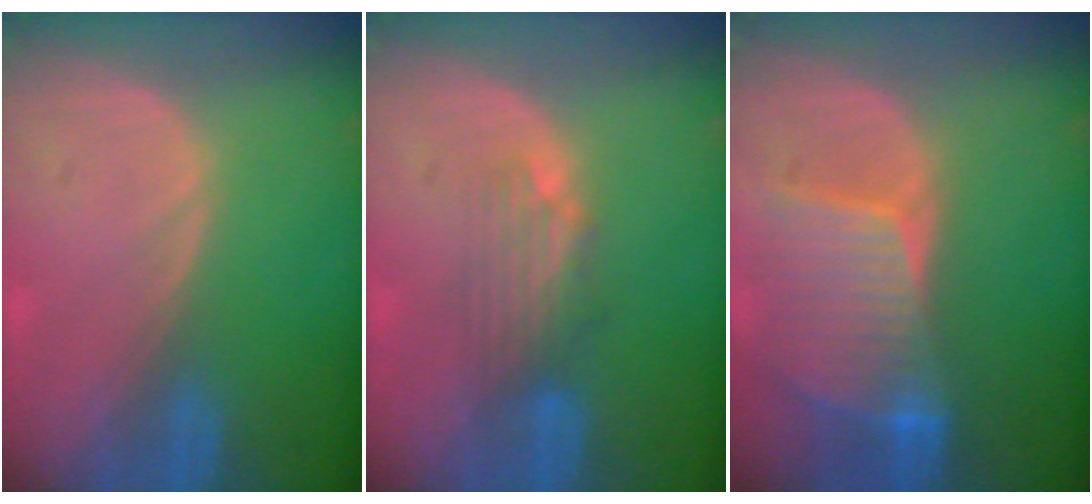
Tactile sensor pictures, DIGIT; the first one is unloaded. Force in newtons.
{"total": 3.7, "press": 3.7, "slide": 0.4}
{"total": 8.5, "press": 7.8, "slide": 3.5}